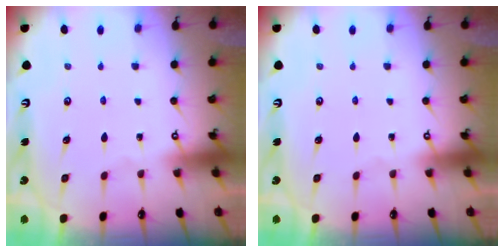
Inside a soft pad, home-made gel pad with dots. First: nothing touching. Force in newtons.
{"total": 0.0}